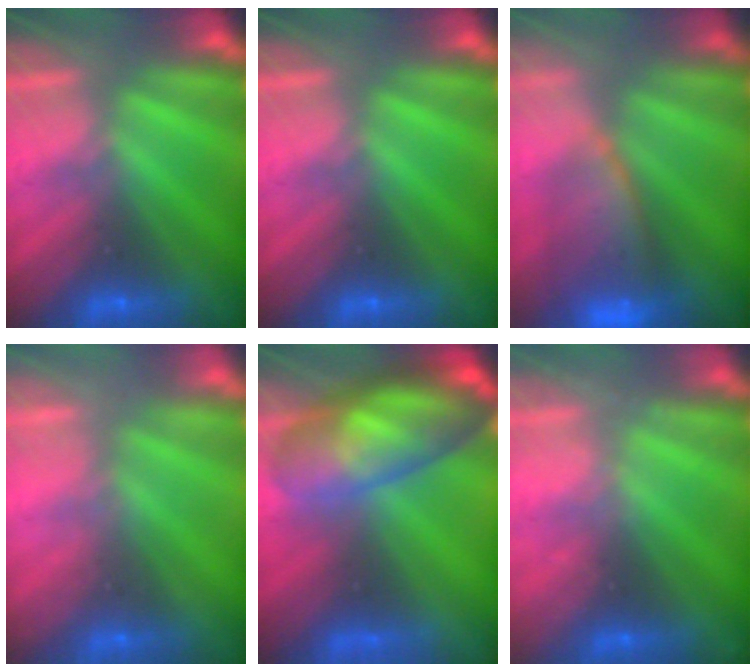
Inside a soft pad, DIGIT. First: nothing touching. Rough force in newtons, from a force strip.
{"total": 0.0}
{"total": 8.5}
{"total": 2.3}
{"total": 7.6}
{"total": 2.4}